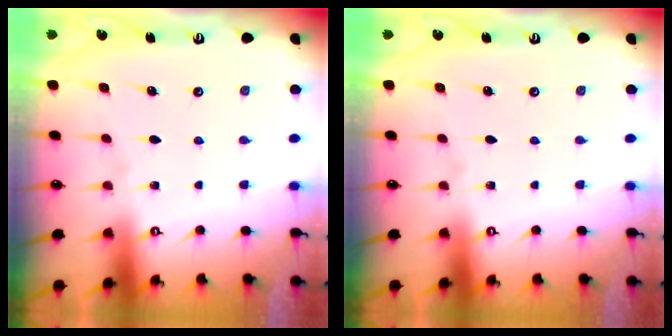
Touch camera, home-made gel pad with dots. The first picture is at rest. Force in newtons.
{"total": 0.0}